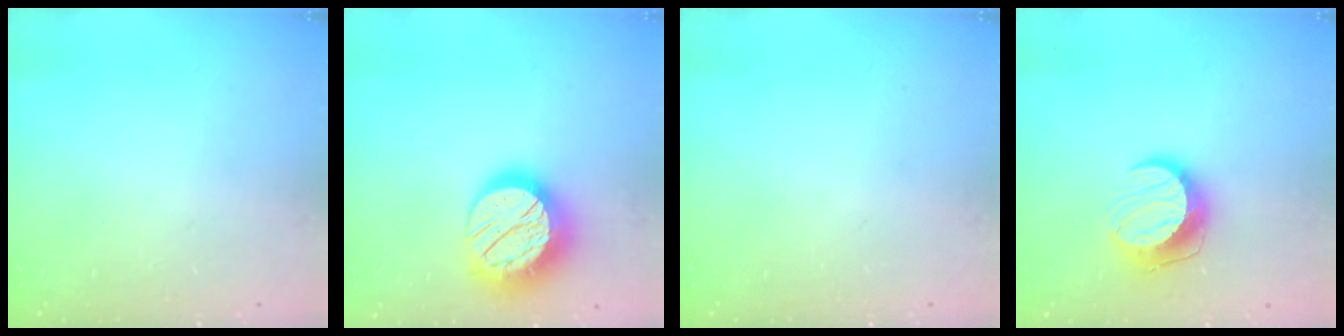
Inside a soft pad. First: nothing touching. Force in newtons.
{"total": 19.6, "press": 19.6, "slide": 1.3}
{"total": 0.0}
{"total": 12.0, "press": 12.0, "slide": 0.7}